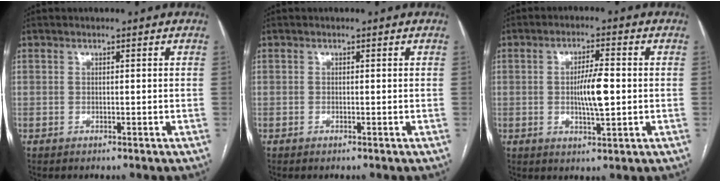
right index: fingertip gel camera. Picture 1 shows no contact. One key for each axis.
{"total": 0.0}
{"total": 6.1, "fx": -0.3, "fy": 1.1, "fz": 6.0, "tx": -0.107, "ty": 0.001, "tz": -0.005}